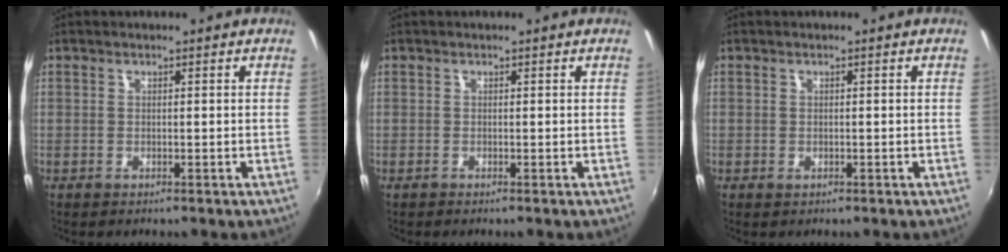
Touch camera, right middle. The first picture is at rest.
{"total": 0.0}
{"total": 0.8, "force": [-0.3, 0.7, 0.4], "torque": [-0.002, 0.000, -0.004]}